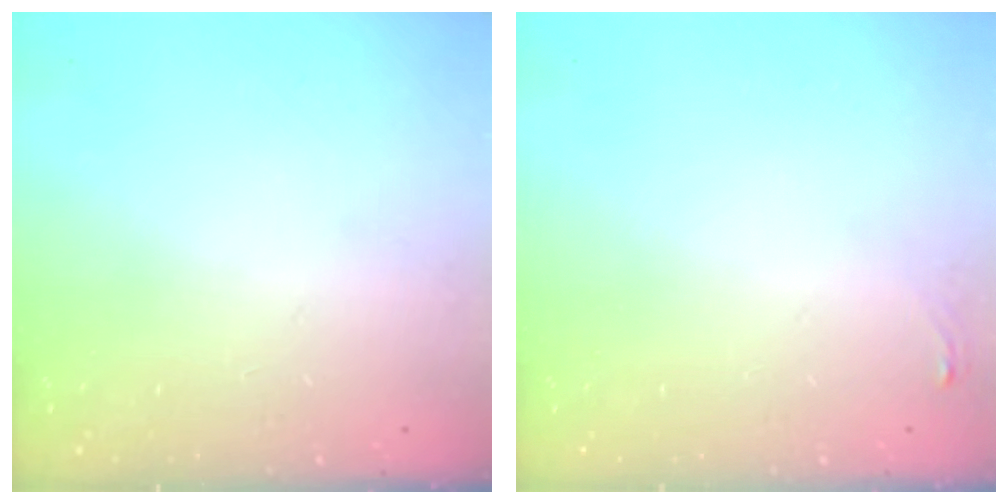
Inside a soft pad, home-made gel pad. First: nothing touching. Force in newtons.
{"total": 3.3, "press": 3.2, "slide": 1.1}